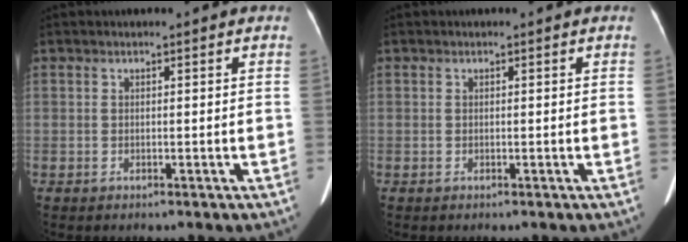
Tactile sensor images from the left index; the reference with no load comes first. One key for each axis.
{"total": 0.0}